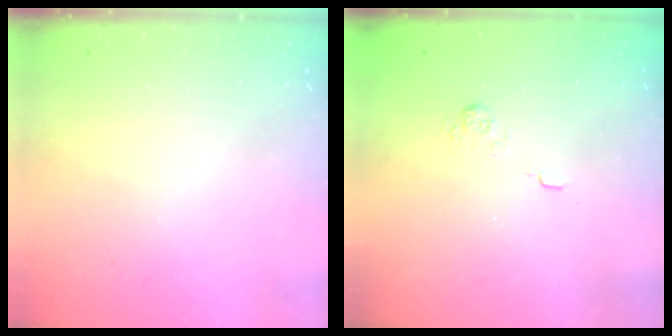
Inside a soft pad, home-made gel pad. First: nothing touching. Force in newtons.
{"total": 2.2, "press": 1.7, "slide": 1.4}